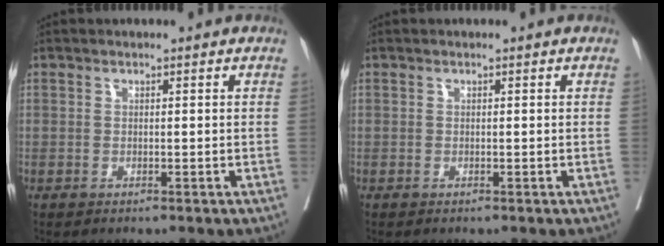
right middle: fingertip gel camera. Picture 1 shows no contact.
{"total": 0.0}